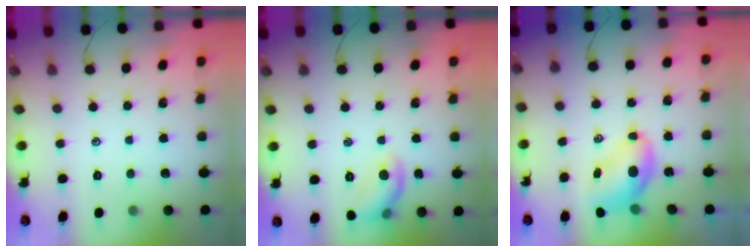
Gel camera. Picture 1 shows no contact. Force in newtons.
{"total": 8.4, "press": 8.3, "slide": 1.4}
{"total": 7.9, "press": 7.7, "slide": 1.7}